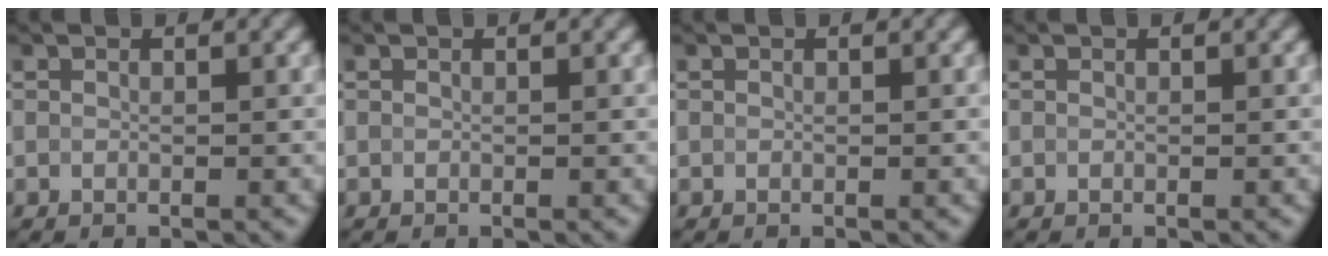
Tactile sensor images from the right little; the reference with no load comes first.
{"total": 0.0}
{"total": 0.0}
{"total": 0.0}